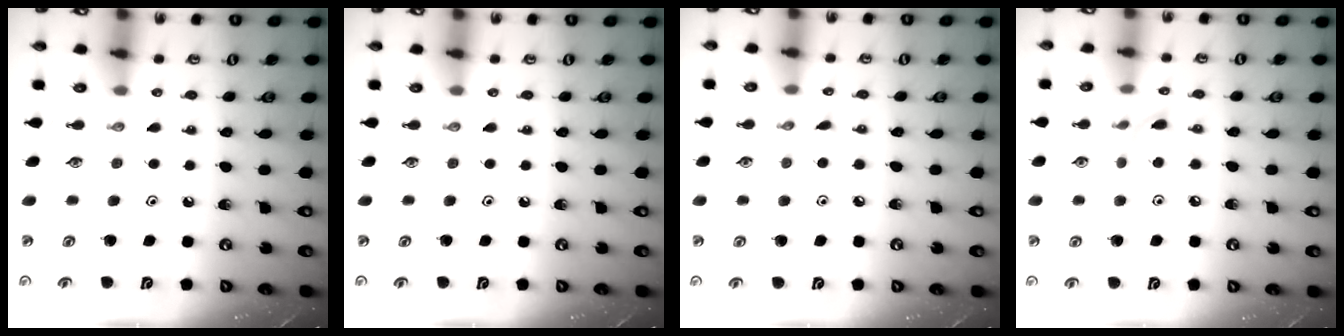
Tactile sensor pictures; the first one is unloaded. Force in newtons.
{"total": 0.0}
{"total": 2.1, "press": 2.1, "slide": 0.3}
{"total": 5.6, "press": 5.6, "slide": 0.6}